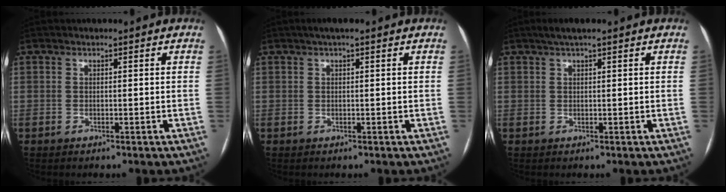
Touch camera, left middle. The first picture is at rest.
{"total": 2.1, "force": [1.3, 0.2, 1.6], "torque": [-0.028, 0.020, 0.019]}
{"total": 2.9, "force": [2.1, 0.2, 2.1], "torque": [-0.039, 0.021, 0.036]}